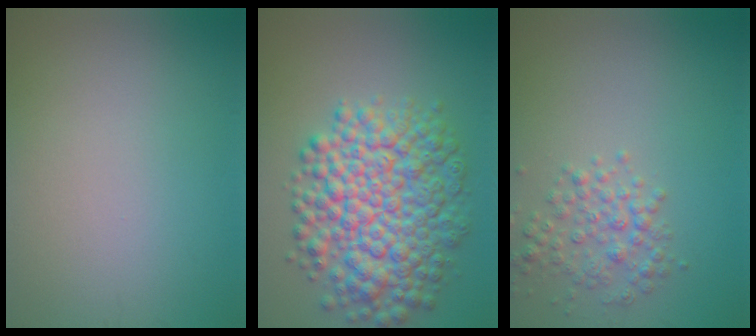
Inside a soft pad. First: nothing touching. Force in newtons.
{"total": 9.5, "press": 9.5, "slide": 0.2}
{"total": 2.8, "press": 2.8, "slide": 0.1}